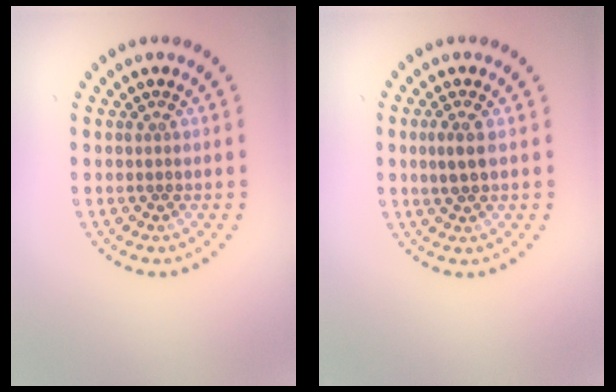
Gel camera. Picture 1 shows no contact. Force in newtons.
{"total": 1.8, "press": 1.6, "slide": 0.7}